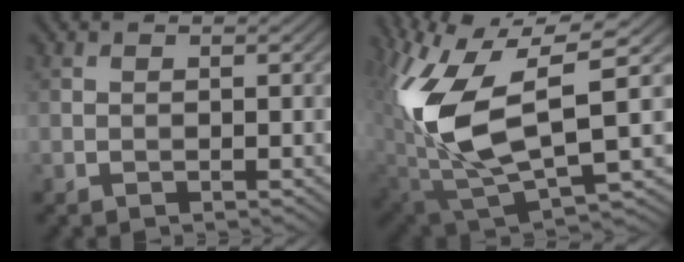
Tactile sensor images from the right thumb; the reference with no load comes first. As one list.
[{"total": 14.0, "force": [2.6, 6.0, 12.4], "torque": [-0.266, -0.016, 0.056]}]